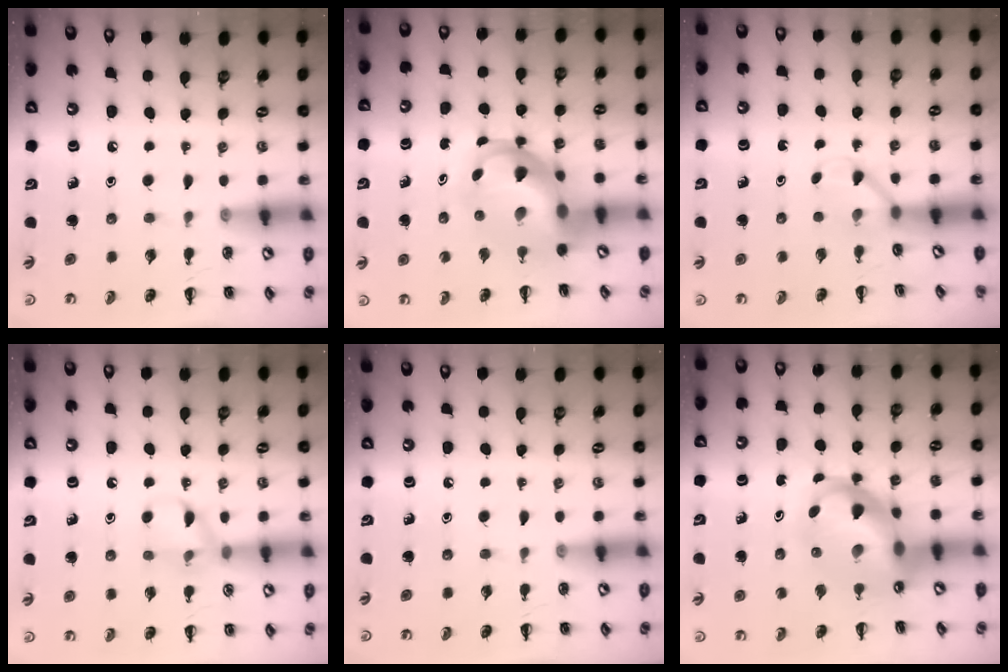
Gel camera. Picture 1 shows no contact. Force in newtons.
{"total": 9.9, "press": 9.6, "slide": 2.7}
{"total": 2.8, "press": 2.7, "slide": 0.9}
{"total": 7.5, "press": 7.4, "slide": 1.0}
{"total": 0.0}
{"total": 13.3, "press": 12.8, "slide": 3.8}